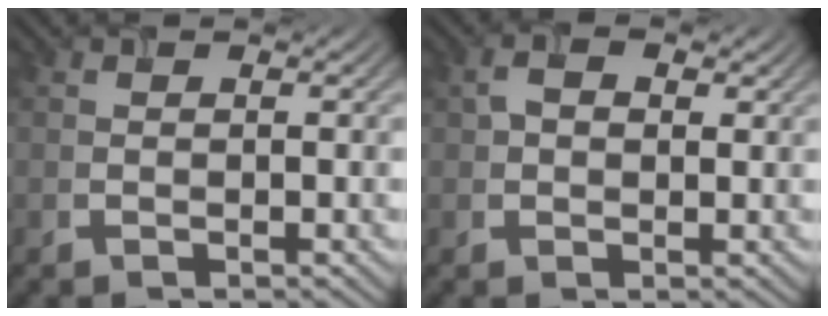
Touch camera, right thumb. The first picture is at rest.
{"total": 3.1, "force": [1.1, 2.0, 2.1], "torque": [-0.043, 0.003, 0.018]}